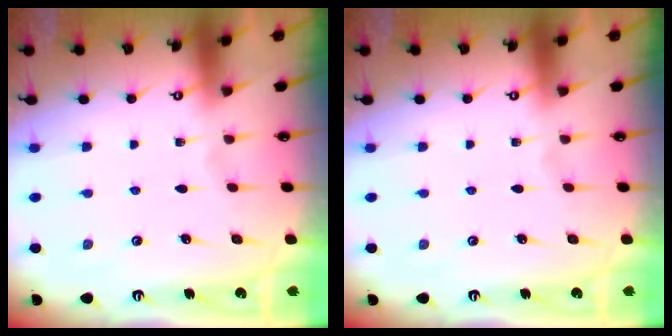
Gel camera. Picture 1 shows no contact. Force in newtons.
{"total": 0.0}